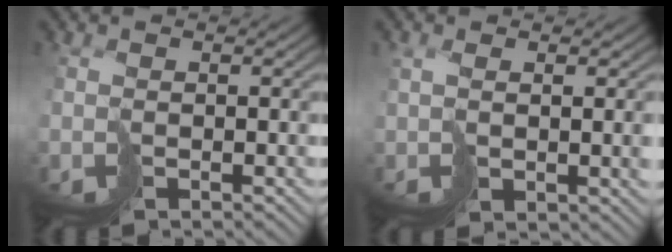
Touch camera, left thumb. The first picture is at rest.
{"total": 3.6, "force": [1.1, 1.6, 3.0], "torque": [-0.057, -0.009, 0.036]}